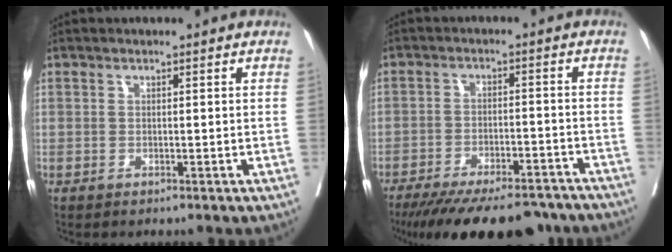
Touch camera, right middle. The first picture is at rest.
{"total": 19.7, "force": [-16.6, 5.3, 9.1], "torque": [-0.149, -0.022, -0.231]}